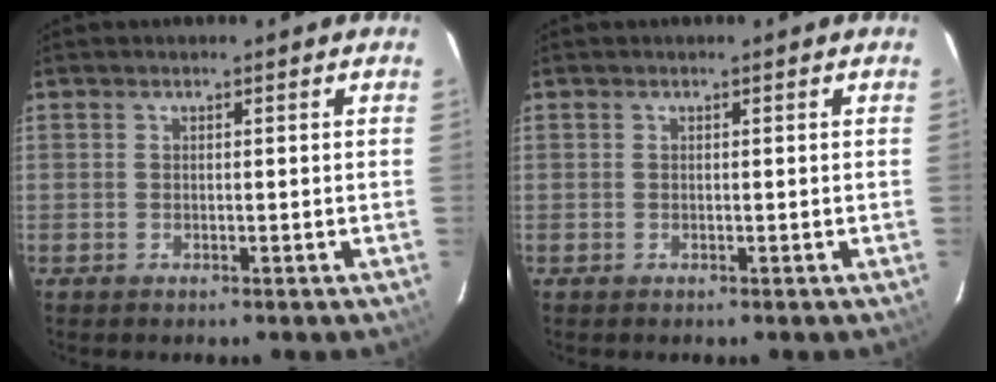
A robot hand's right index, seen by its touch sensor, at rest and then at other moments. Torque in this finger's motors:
{"motor_torque": [-0.01, 0.01, 0.03, 0.00]}